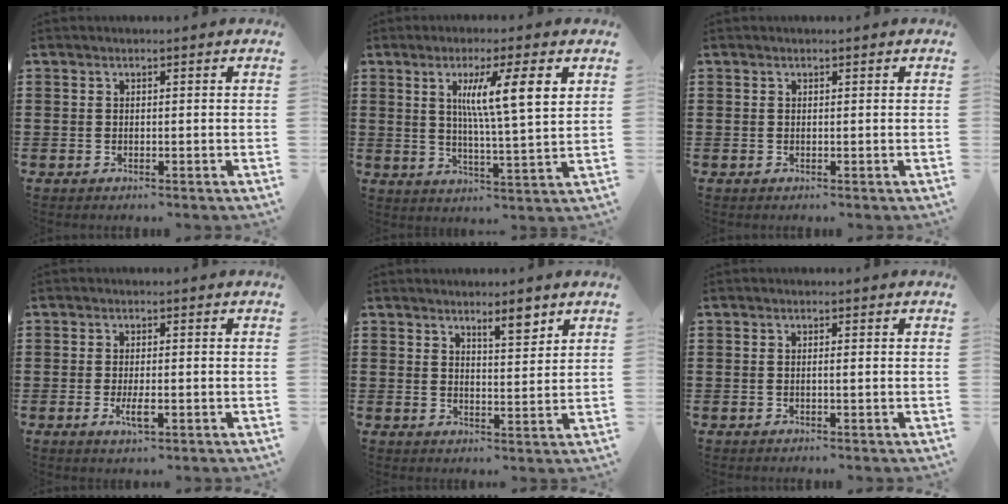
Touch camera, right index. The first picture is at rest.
{"total": 8.6, "force": [2.9, 0.9, 8.0], "torque": [-0.154, -0.002, 0.043]}
{"total": 0.0}
{"total": 3.5, "force": [-1.2, 1.0, 3.1], "torque": [-0.073, -0.007, -0.026]}
{"total": 4.3, "force": [3.4, 1.0, 2.4], "torque": [-0.029, -0.007, 0.055]}
{"total": 0.7, "force": [-0.1, 0.0, 0.7], "torque": [-0.013, -0.003, -0.001]}